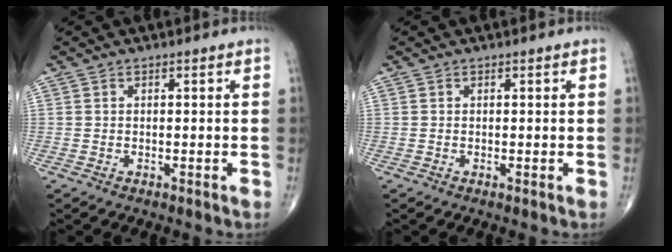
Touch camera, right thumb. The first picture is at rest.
{"total": 0.0}